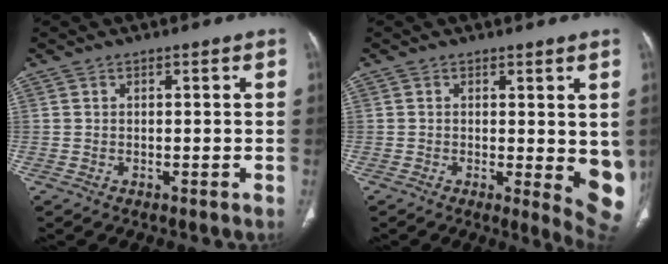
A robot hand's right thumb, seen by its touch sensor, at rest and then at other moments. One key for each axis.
{"total": 8.2, "fx": -0.1, "fy": 2.7, "fz": 7.8, "tx": -0.086, "ty": -0.018, "tz": 0.001}